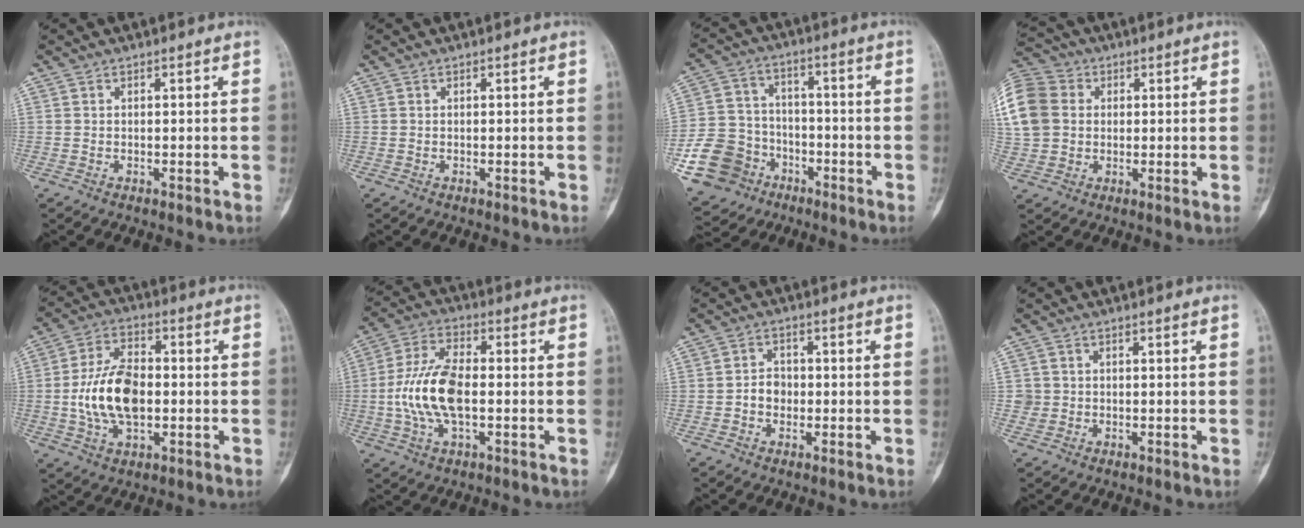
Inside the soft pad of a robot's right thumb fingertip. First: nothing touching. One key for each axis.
{"total": 0.0}
{"total": 14.2, "fx": -6.5, "fy": 11.7, "fz": 4.8, "tx": -0.082, "ty": 0.050, "tz": -0.108}
{"total": 18.5, "fx": 3.5, "fy": 15.3, "fz": 9.9, "tx": -0.253, "ty": 0.045, "tz": 0.071}
{"total": 13.4, "fx": -1.1, "fy": 7.7, "fz": 10.9, "tx": -0.198, "ty": 0.015, "tz": -0.021}
{"total": 12.6, "fx": -1.4, "fy": 6.1, "fz": 10.9, "tx": -0.228, "ty": 0.019, "tz": -0.027}
{"total": 3.5, "fx": -0.7, "fy": 2.9, "fz": 1.8, "tx": -0.014, "ty": 0.013, "tz": -0.019}
{"total": 2.0, "fx": 0.0, "fy": 2.0, "fz": 0.1, "tx": 0.011, "ty": 0.007, "tz": 0.000}